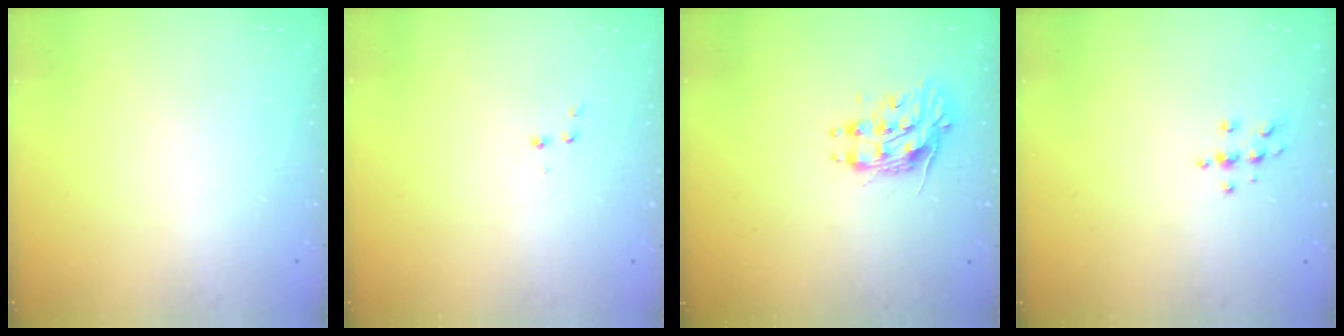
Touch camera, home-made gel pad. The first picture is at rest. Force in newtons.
{"total": 2.6, "press": 2.5, "slide": 0.6}
{"total": 10.9, "press": 10.9, "slide": 0.5}
{"total": 5.6, "press": 5.5, "slide": 0.7}